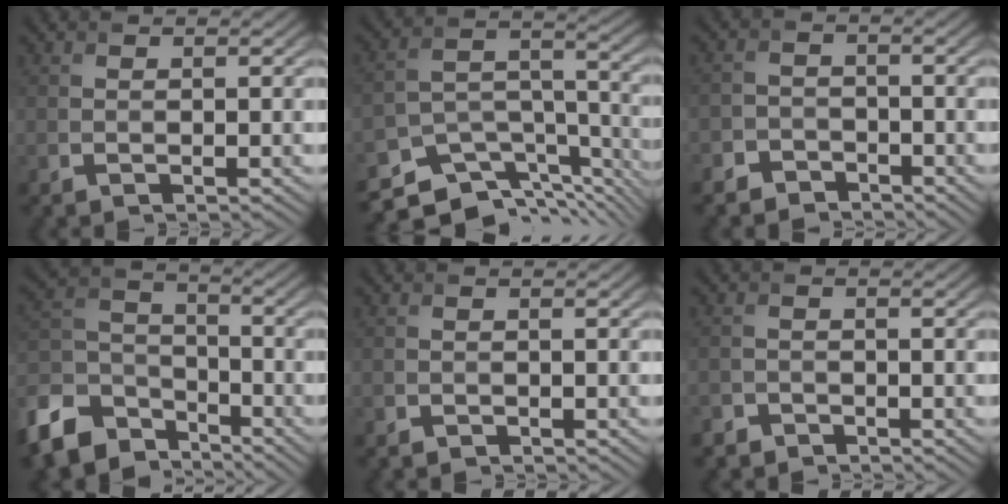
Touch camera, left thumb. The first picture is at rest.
{"total": 10.9, "force": [-8.7, 4.6, 4.6], "torque": [-0.108, -0.013, -0.135]}
{"total": 3.4, "force": [-2.6, 2.2, 0.3], "torque": [0.006, 0.005, -0.058]}
{"total": 13.0, "force": [-8.4, 8.1, 5.7], "torque": [-0.177, -0.023, -0.171]}
{"total": 0.8, "force": [-0.6, 0.5, -0.1], "torque": [0.006, -0.002, -0.014]}
{"total": 2.1, "force": [-1.8, 1.1, 0.1], "torque": [0.004, 0.001, -0.041]}